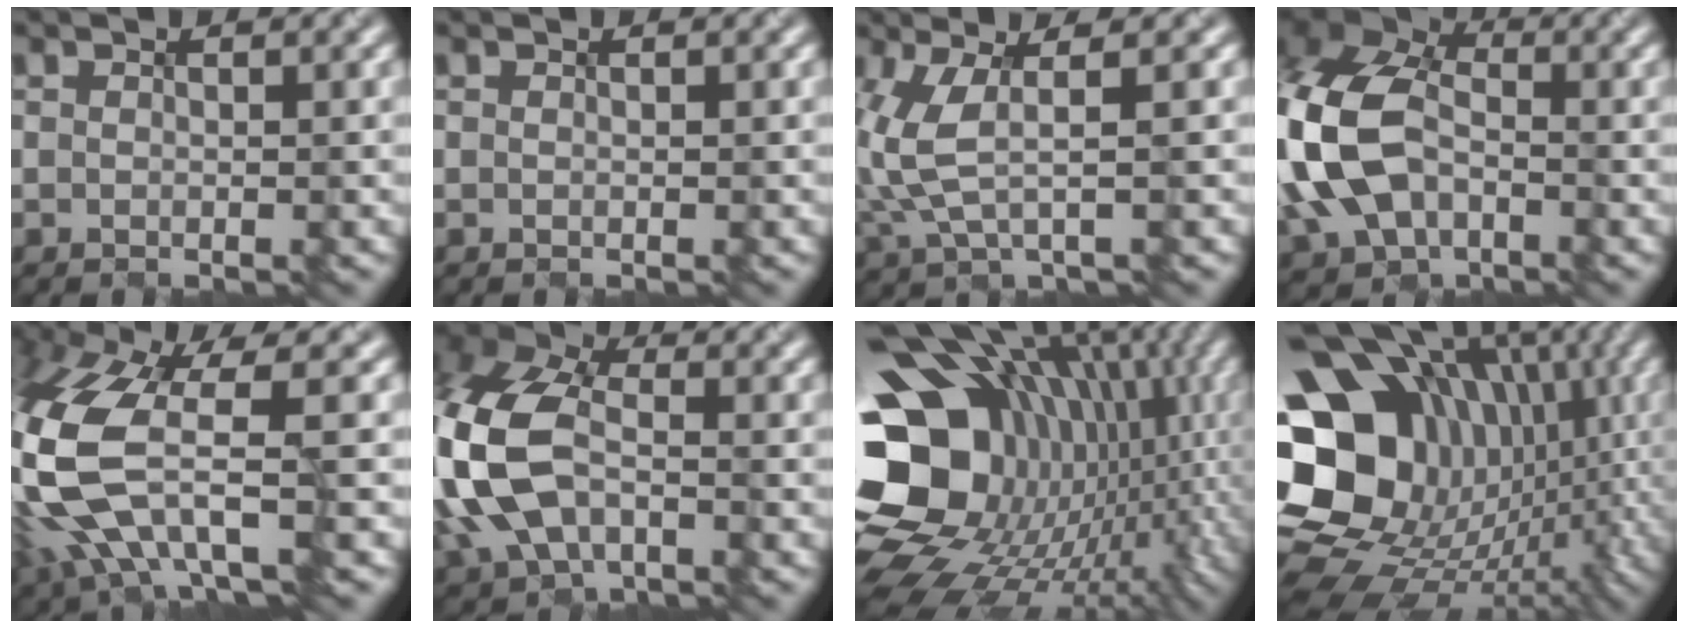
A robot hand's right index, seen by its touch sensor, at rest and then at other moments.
{"total": 0.0}
{"total": 4.6, "force": [0.0, 1.9, 4.2], "torque": [-0.117, -0.001, 0.005]}
{"total": 13.7, "force": [-1.7, 9.4, 9.8], "torque": [-0.246, -0.004, -0.054]}
{"total": 11.2, "force": [-1.9, 5.2, 9.8], "torque": [-0.224, -0.017, -0.038]}
{"total": 12.5, "force": [-1.2, 8.2, 9.4], "torque": [-0.242, -0.004, -0.035]}
{"total": 20.5, "force": [-2.2, 15.6, 13.1], "torque": [-0.274, -0.017, -0.017]}
{"total": 18.3, "force": [0.4, 15.1, 10.4], "torque": [-0.180, 0.012, 0.015]}